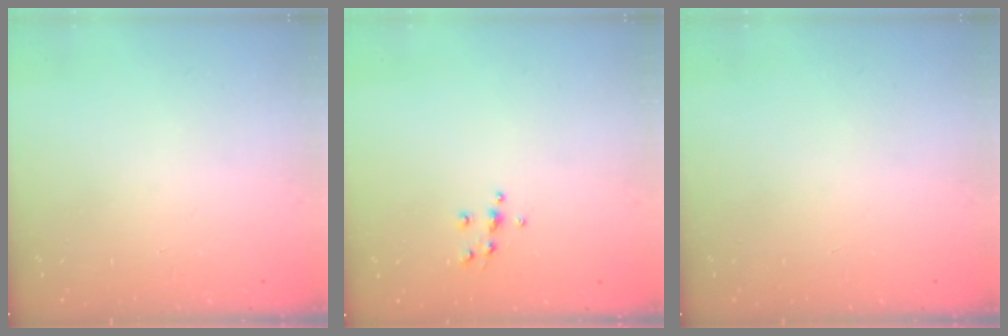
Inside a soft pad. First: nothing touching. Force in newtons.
{"total": 5.5, "press": 5.4, "slide": 0.6}
{"total": 0.0}